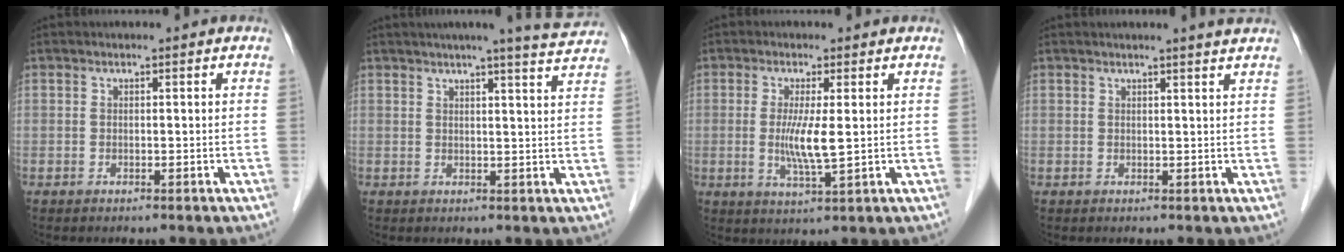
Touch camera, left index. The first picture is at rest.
{"total": 9.1, "force": [8.2, -0.6, 4.0], "torque": [-0.053, -0.001, 0.083]}
{"total": 5.2, "force": [0.2, 0.2, 5.2], "torque": [-0.110, -0.014, 0.005]}
{"total": 4.0, "force": [3.5, -0.5, 1.7], "torque": [-0.025, 0.003, 0.033]}